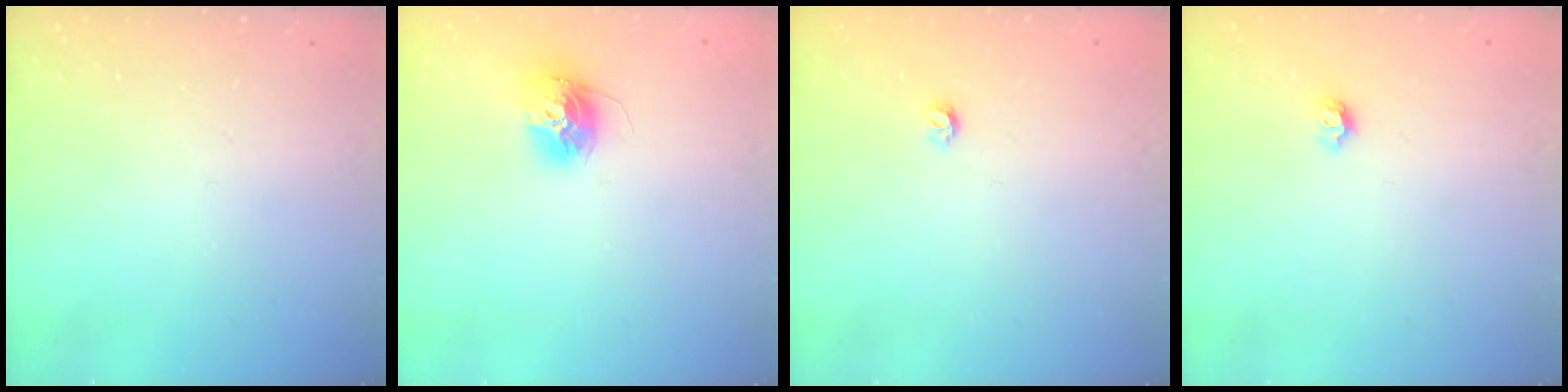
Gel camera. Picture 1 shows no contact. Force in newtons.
{"total": 12.4, "press": 12.4, "slide": 1.0}
{"total": 3.5, "press": 3.5, "slide": 0.3}
{"total": 5.5, "press": 5.5, "slide": 0.5}